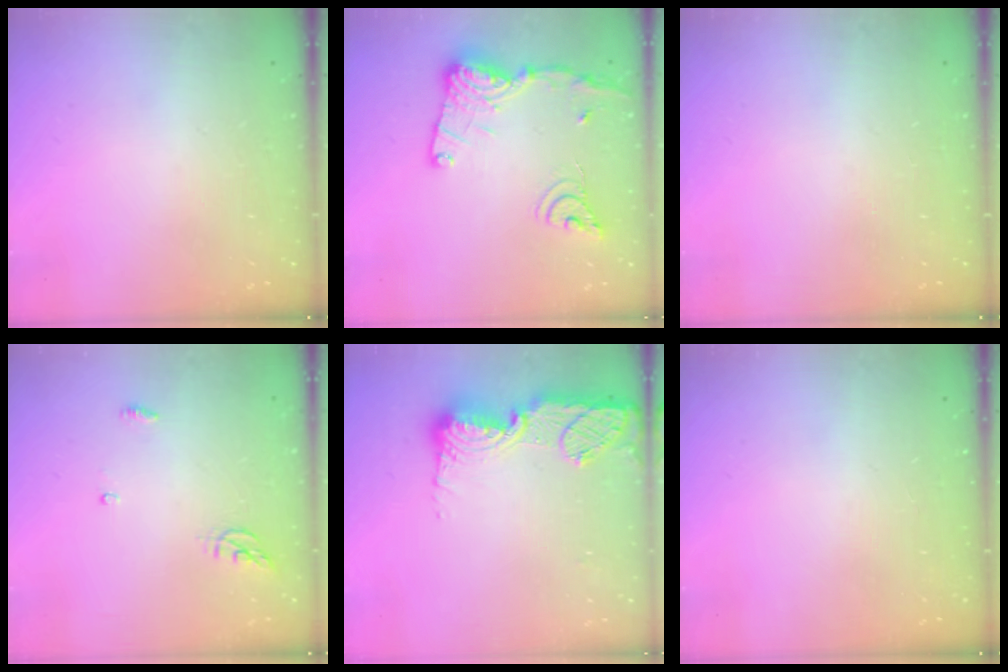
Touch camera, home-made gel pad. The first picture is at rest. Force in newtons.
{"total": 17.9, "press": 17.8, "slide": 1.6}
{"total": 0.0}
{"total": 4.0, "press": 3.9, "slide": 0.4}
{"total": 15.4, "press": 15.4, "slide": 1.2}
{"total": 0.0}